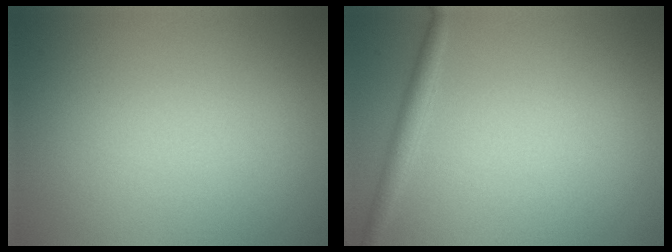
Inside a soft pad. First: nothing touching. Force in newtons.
{"total": 1.6, "press": 1.6, "slide": 0.0}